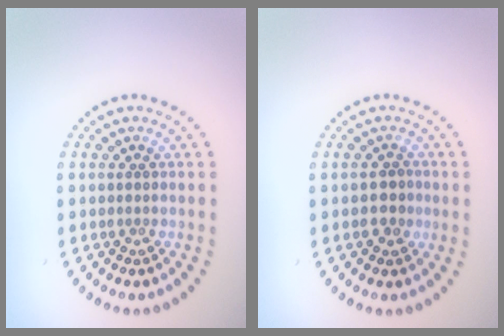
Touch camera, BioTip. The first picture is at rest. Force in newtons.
{"total": 1.7, "press": 1.7, "slide": 0.3}